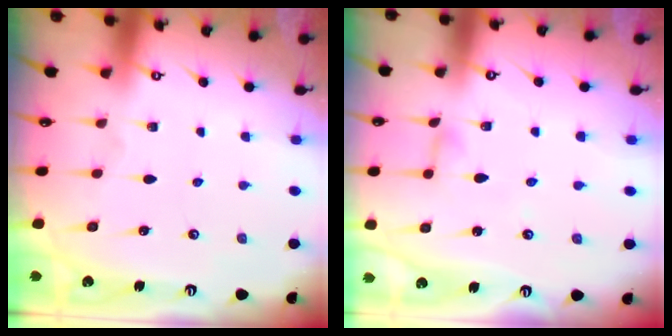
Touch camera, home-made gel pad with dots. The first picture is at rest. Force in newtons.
{"total": 3.0, "press": 3.0, "slide": 0.3}